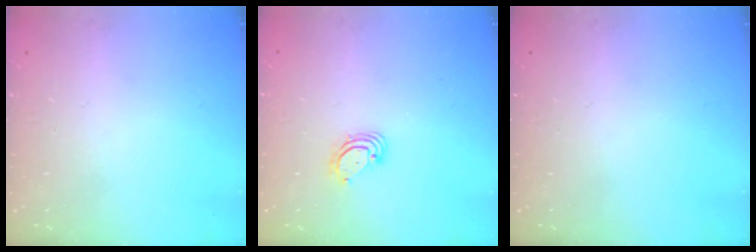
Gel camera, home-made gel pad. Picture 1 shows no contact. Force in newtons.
{"total": 3.9, "press": 3.9, "slide": 0.1}
{"total": 0.0}